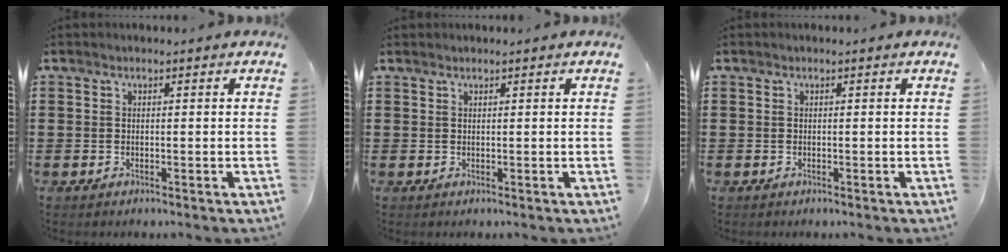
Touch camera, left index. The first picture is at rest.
{"total": 0.0}
{"total": 0.0}